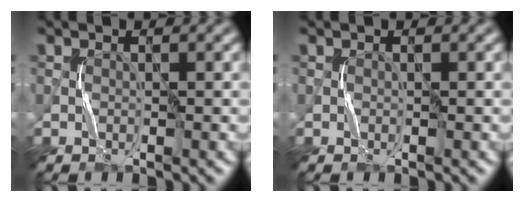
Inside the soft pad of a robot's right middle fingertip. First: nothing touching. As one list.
[{"total": 0.0}]